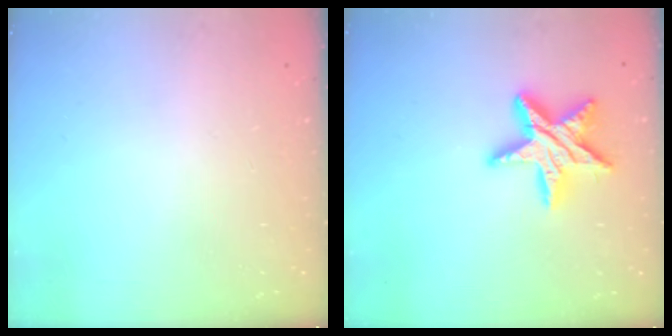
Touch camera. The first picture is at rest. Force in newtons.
{"total": 14.6, "press": 14.6, "slide": 1.1}